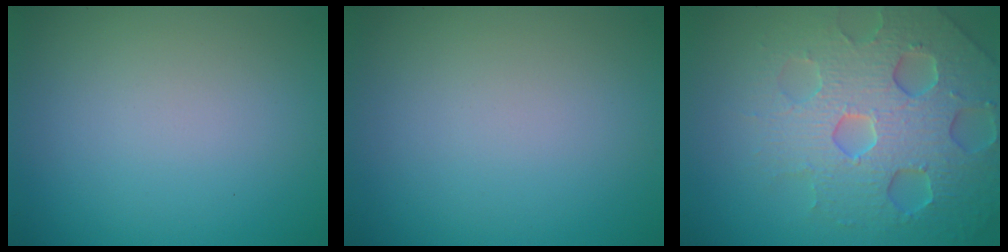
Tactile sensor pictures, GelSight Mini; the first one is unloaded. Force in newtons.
{"total": 0.0}
{"total": 7.3, "press": 7.2, "slide": 1.5}